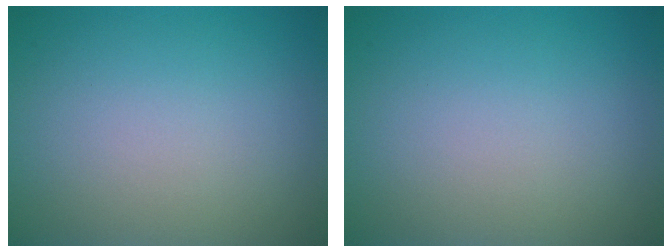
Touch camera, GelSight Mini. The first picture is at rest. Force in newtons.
{"total": 0.0}